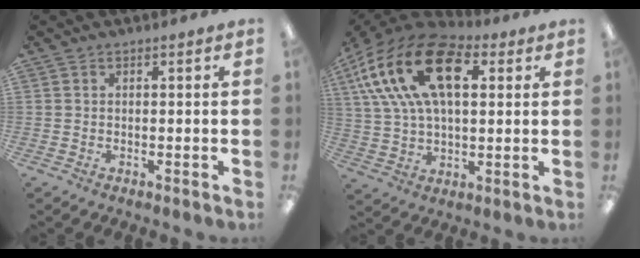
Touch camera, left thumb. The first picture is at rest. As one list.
[{"total": 23.3, "force": [8.4, 13.3, 17.2], "torque": [-0.338, -0.014, 0.140]}]